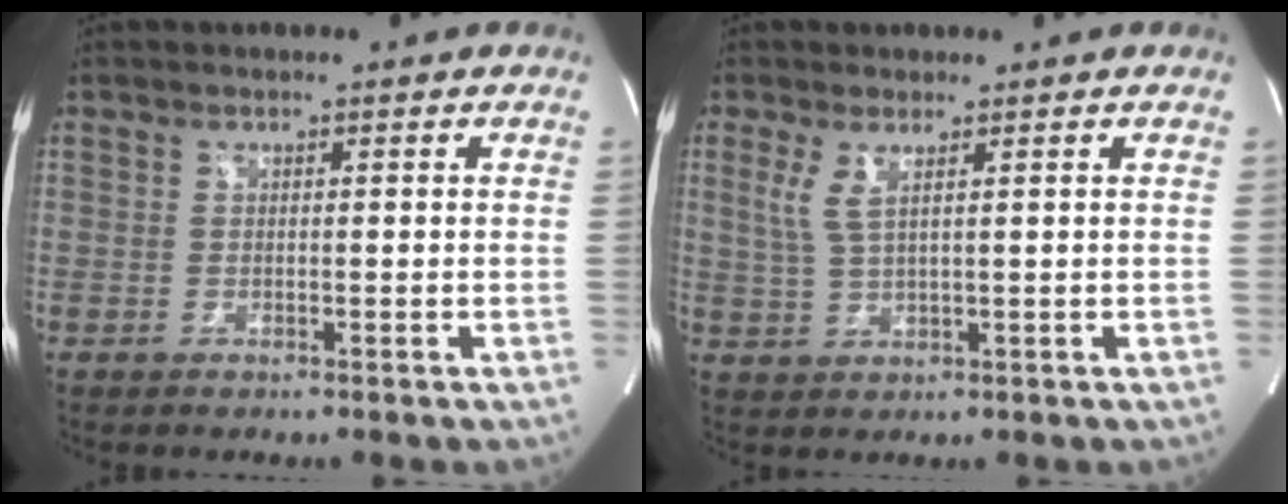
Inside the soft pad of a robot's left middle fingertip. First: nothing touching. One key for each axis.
{"total": 3.1, "fx": 1.4, "fy": 0.4, "fz": 2.7, "tx": -0.070, "ty": 0.001, "tz": 0.037}